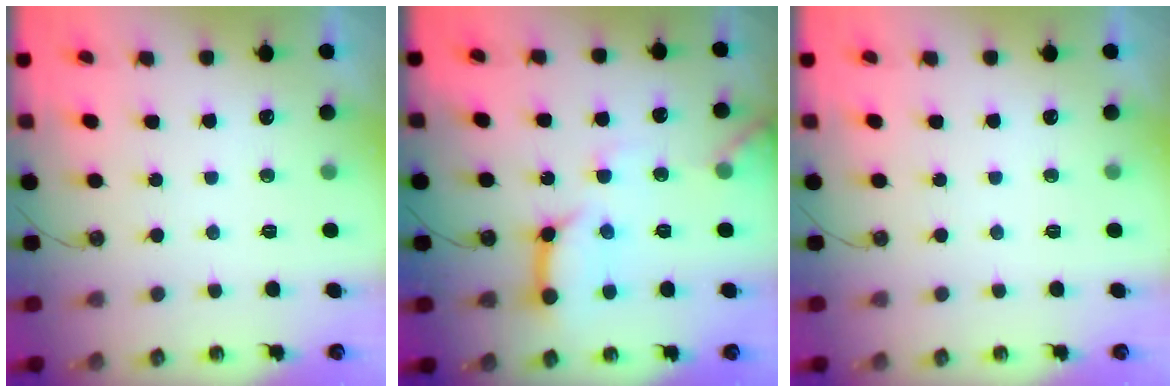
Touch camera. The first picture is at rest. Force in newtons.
{"total": 13.4, "press": 13.4, "slide": 1.3}
{"total": 0.0}